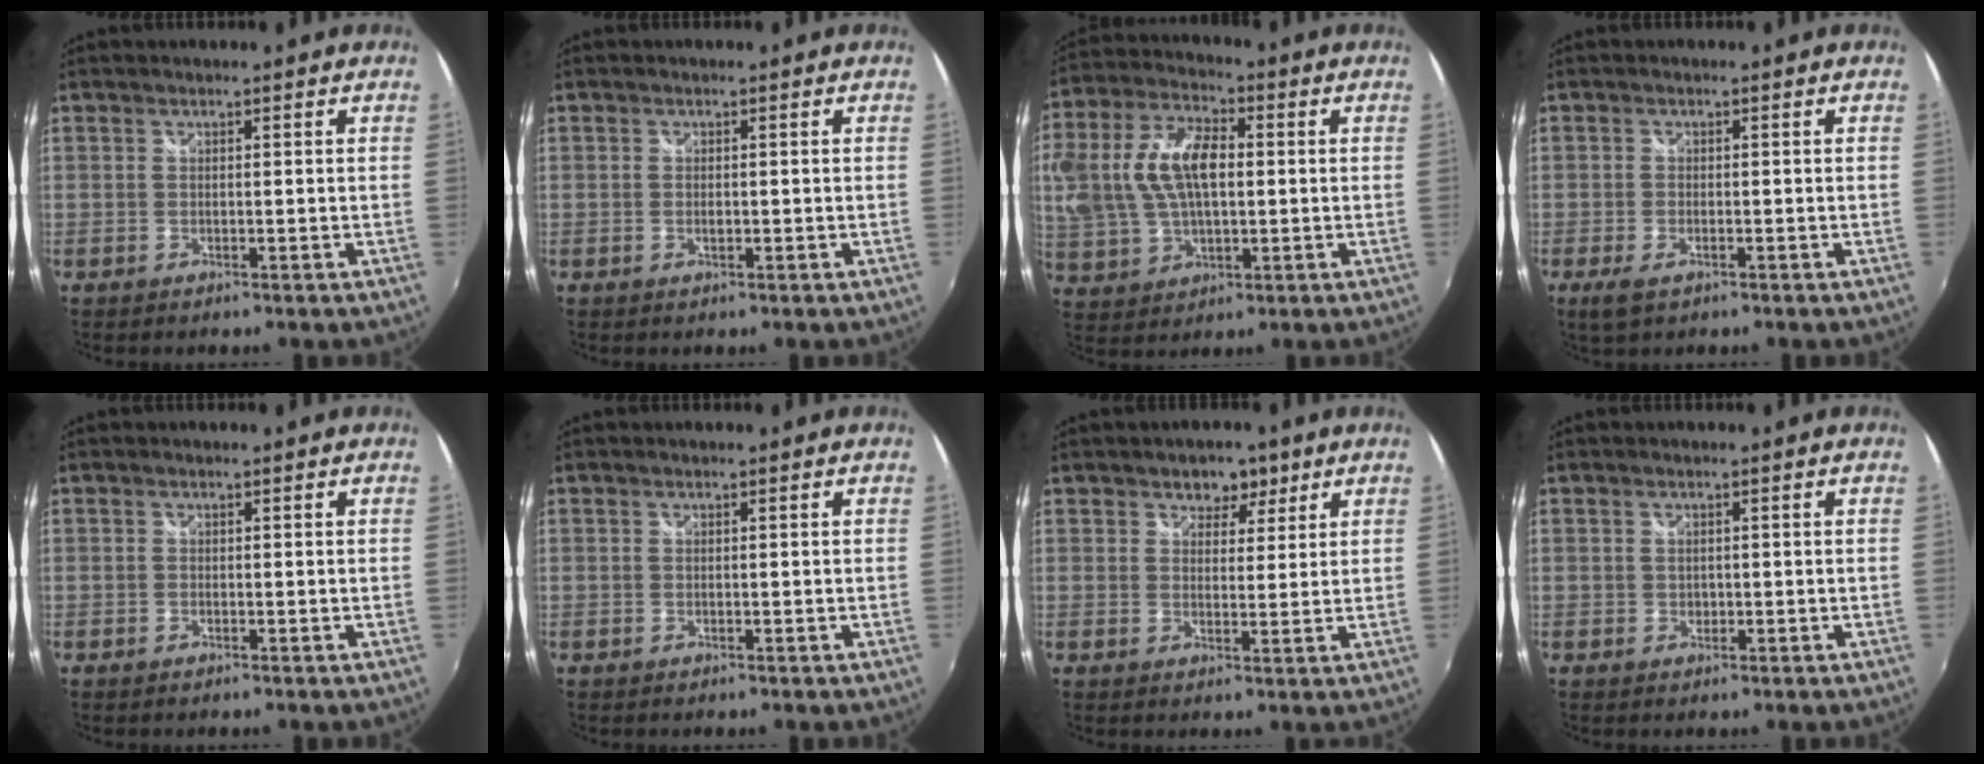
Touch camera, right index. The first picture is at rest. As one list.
[{"total": 1.2, "force": [-0.2, 0.7, 0.9], "torque": [-0.016, -0.001, -0.004]}, {"total": 17.3, "force": [1.9, 9.9, 14.1], "torque": [-0.301, 0.018, 0.040]}, {"total": 3.4, "force": [-1.9, 1.6, 2.4], "torque": [-0.056, -0.007, -0.032]}, {"total": 0.0}, {"total": 0.0}, {"total": 4.4, "force": [2.5, 3.2, 1.5], "torque": [-0.011, 0.001, 0.035]}, {"total": 1.2, "force": [0.1, 1.1, 0.4], "torque": [-0.004, 0.000, 0.001]}]